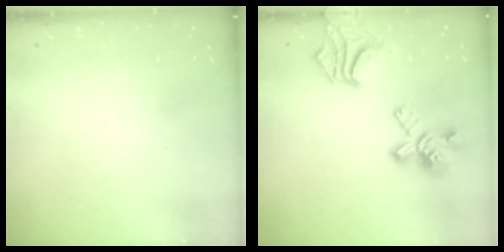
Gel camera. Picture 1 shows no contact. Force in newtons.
{"total": 10.0, "press": 9.5, "slide": 3.0}